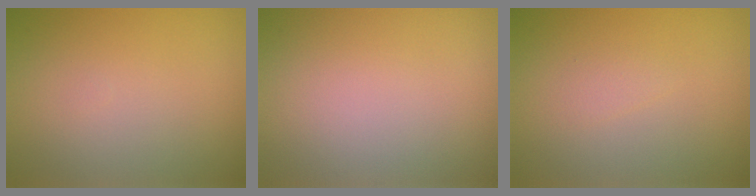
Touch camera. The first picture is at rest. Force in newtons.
{"total": 0.0}
{"total": 0.7, "press": 0.7, "slide": 0.1}